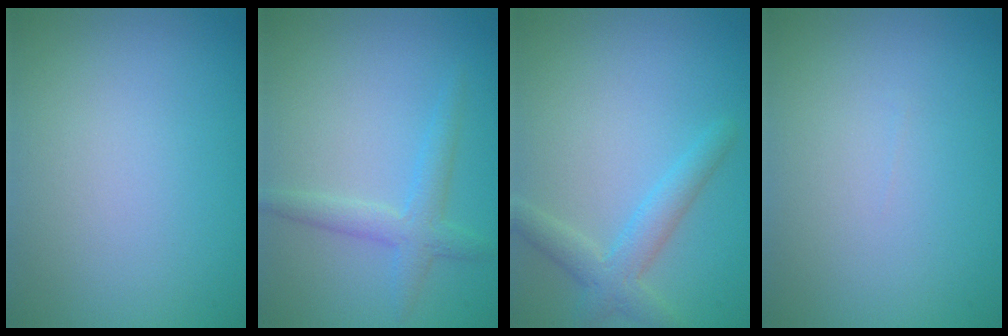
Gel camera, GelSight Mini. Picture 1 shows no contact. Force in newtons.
{"total": 1.8, "press": 1.8, "slide": 0.1}
{"total": 3.1, "press": 3.1, "slide": 0.2}
{"total": 0.0}